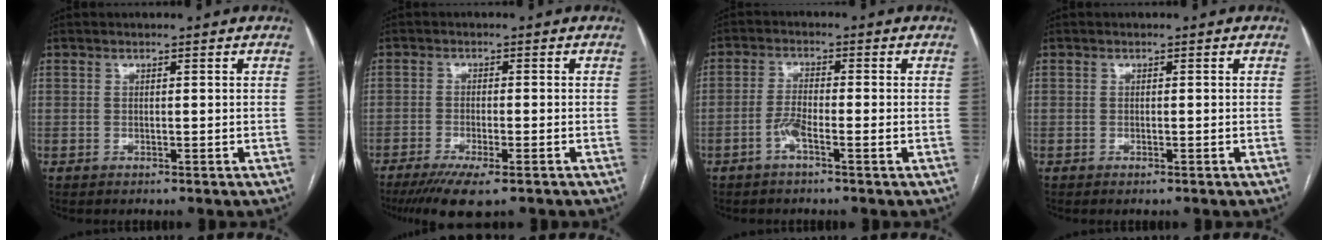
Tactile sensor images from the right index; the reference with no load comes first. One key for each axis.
{"total": 8.6, "fx": -6.1, "fy": 1.3, "fz": 5.9, "tx": -0.090, "ty": -0.019, "tz": -0.094}
{"total": 3.4, "fx": -1.8, "fy": 0.3, "fz": 2.9, "tx": -0.061, "ty": 0.003, "tz": -0.038}
{"total": 0.6, "fx": -0.4, "fy": 0.0, "fz": 0.4, "tx": -0.008, "ty": -0.002, "tz": -0.005}